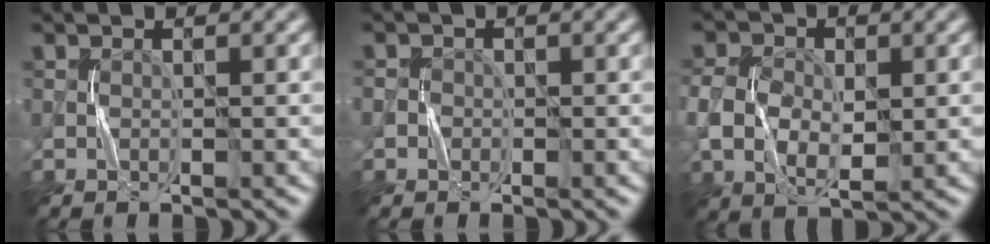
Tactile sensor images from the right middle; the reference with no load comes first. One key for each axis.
{"total": 1.1, "fx": -0.3, "fy": 1.0, "fz": -0.1, "tx": 0.012, "ty": -0.003, "tz": -0.005}
{"total": 5.3, "fx": 0.0, "fy": 3.9, "fz": 3.7, "tx": -0.078, "ty": 0.000, "tz": -0.001}